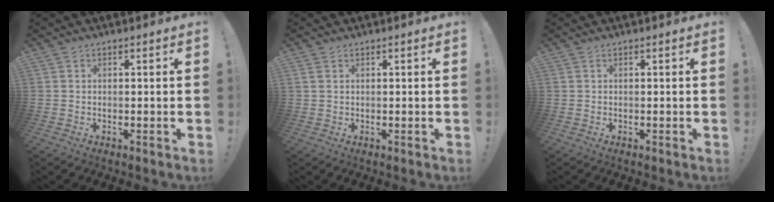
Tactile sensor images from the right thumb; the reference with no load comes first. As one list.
[{"total": 1.2, "force": [0.5, 0.8, 0.7], "torque": [-0.017, 0.004, 0.011]}, {"total": 0.0}]